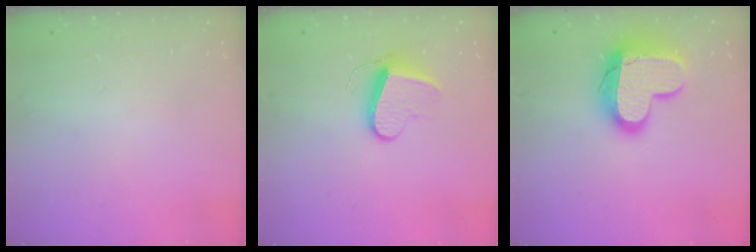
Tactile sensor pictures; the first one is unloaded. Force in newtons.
{"total": 9.4, "press": 9.4, "slide": 0.7}
{"total": 16.2, "press": 16.1, "slide": 1.1}